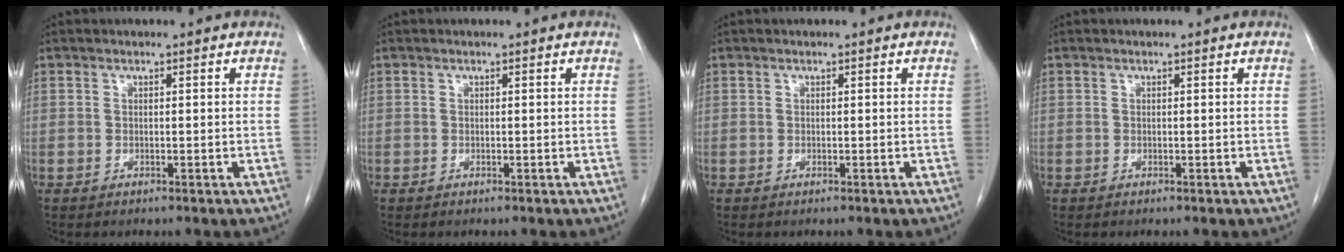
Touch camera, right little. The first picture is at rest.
{"total": 0.0}
{"total": 0.0}
{"total": 0.0}